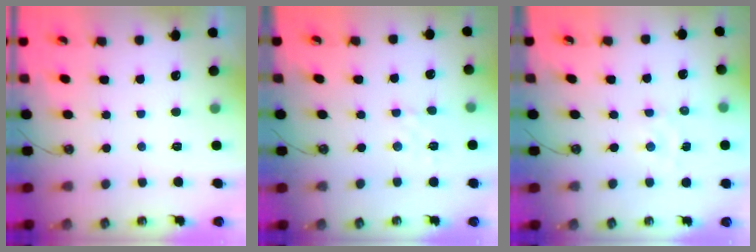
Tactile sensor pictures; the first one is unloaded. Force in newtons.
{"total": 2.1, "press": 2.0, "slide": 0.6}
{"total": 2.3, "press": 2.3, "slide": 0.3}